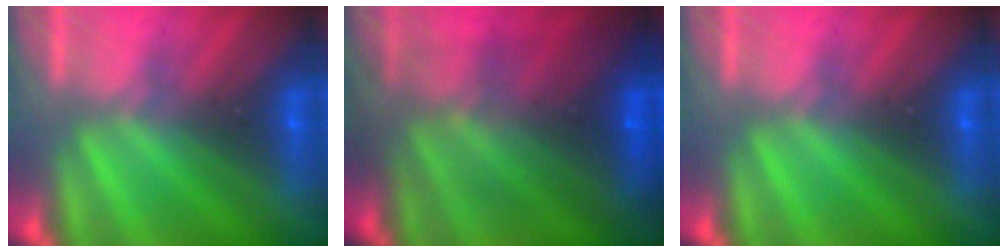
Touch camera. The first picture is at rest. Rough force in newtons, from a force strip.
{"total": 5.5}
{"total": 0.0}